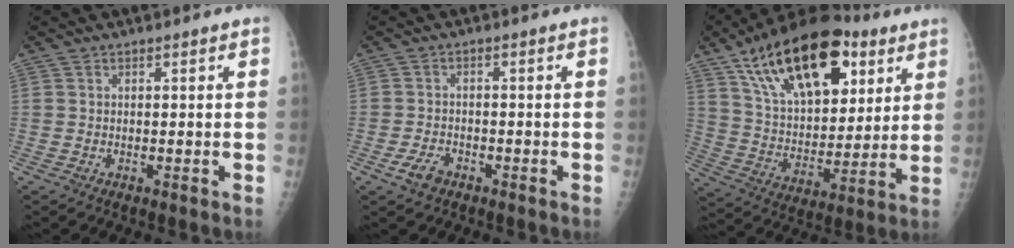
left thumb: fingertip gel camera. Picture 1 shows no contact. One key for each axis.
{"total": 3.3, "fx": -1.9, "fy": 2.0, "fz": 1.7, "tx": -0.033, "ty": 0.008, "tz": -0.032}
{"total": 26.5, "fx": 13.7, "fy": 13.7, "fz": 18.1, "tx": -0.272, "ty": -0.021, "tz": 0.233}